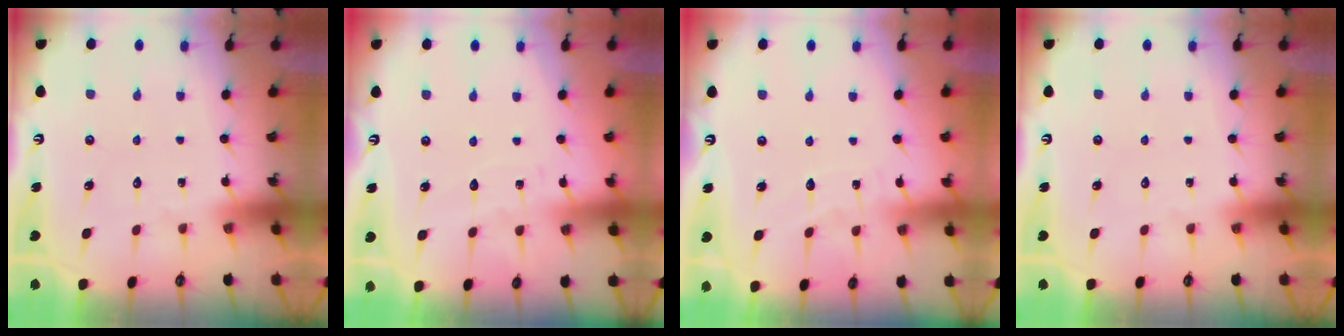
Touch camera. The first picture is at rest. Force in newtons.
{"total": 2.2, "press": 2.2, "slide": 0.2}
{"total": 3.9, "press": 3.9, "slide": 0.5}
{"total": 0.0}